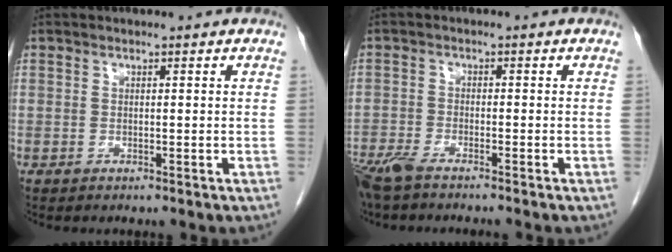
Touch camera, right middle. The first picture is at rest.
{"total": 5.4, "force": [-4.5, 0.7, 2.8], "torque": [-0.054, -0.013, -0.085]}